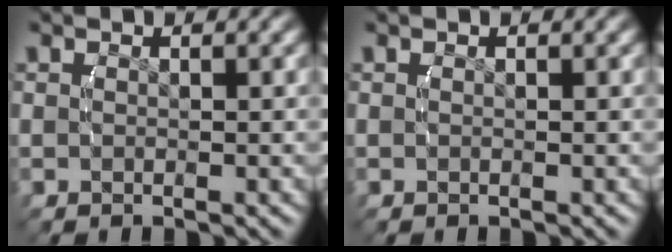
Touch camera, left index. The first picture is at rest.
{"total": 0.0}